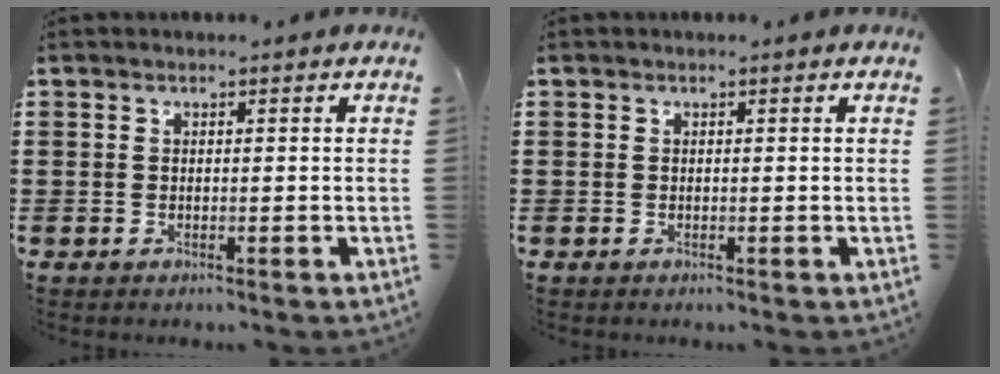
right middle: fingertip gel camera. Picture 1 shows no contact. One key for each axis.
{"total": 0.0}